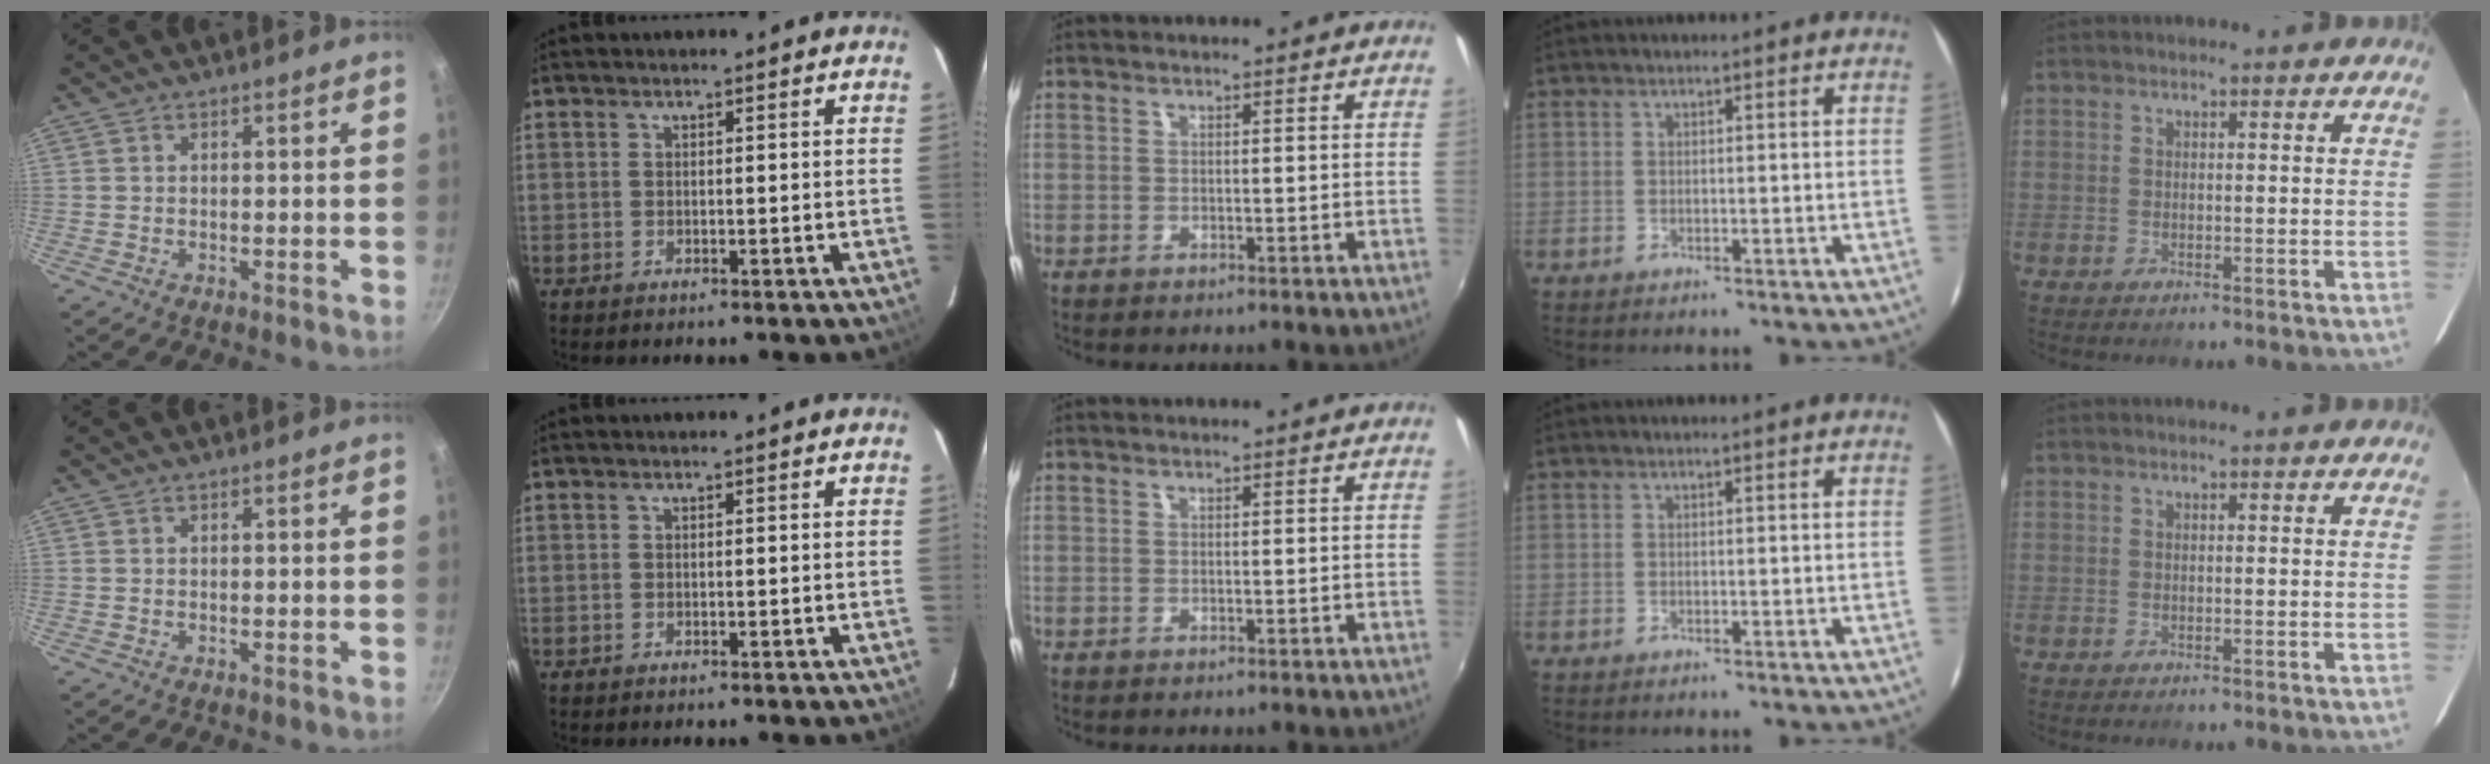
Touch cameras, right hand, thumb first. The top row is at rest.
{}